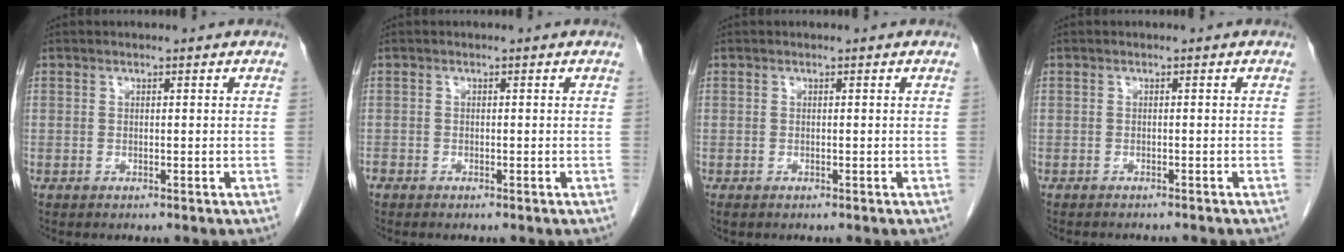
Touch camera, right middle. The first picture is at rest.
{"total": 1.0, "force": [-0.8, 0.5, 0.2], "torque": [-0.008, 0.000, -0.016]}
{"total": 0.5, "force": [-0.4, 0.3, 0.2], "torque": [-0.003, 0.000, -0.004]}
{"total": 3.7, "force": [-3.4, 0.6, 1.2], "torque": [-0.012, -0.005, -0.040]}